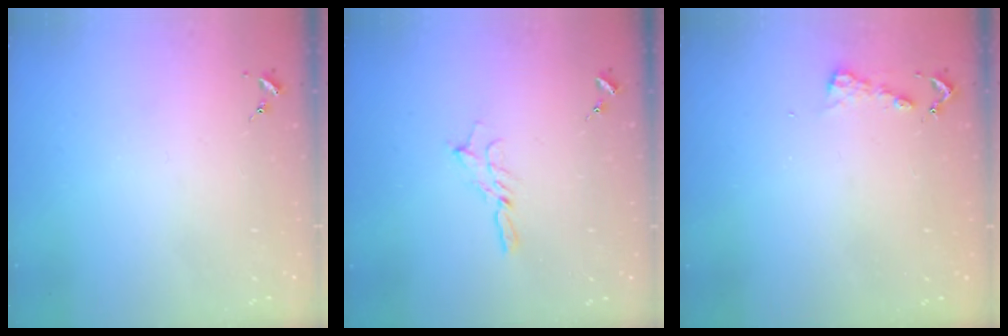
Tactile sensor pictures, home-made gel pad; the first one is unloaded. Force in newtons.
{"total": 5.6, "press": 5.6, "slide": 0.2}
{"total": 4.6, "press": 4.6, "slide": 0.4}